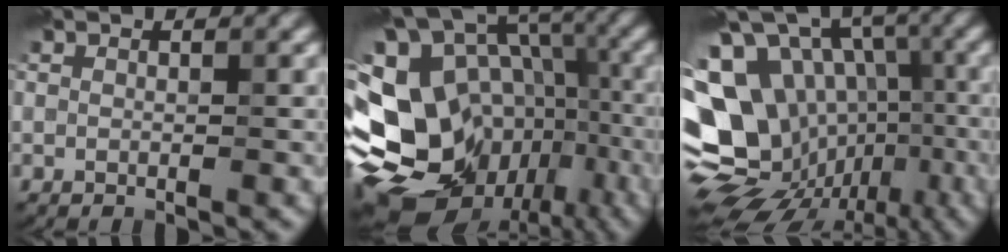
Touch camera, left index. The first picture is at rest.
{"total": 20.3, "force": [-7.7, 15.4, 10.8], "torque": [-0.198, 0.000, -0.096]}
{"total": 18.2, "force": [-4.1, 14.7, 10.1], "torque": [-0.192, 0.007, -0.045]}